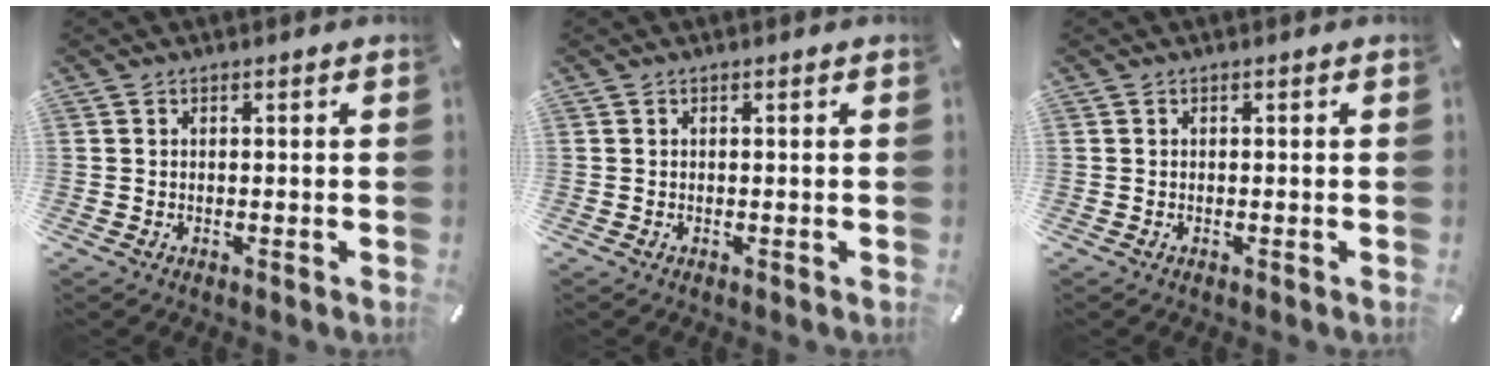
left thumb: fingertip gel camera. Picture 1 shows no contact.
{"total": 0.0}
{"total": 0.0}